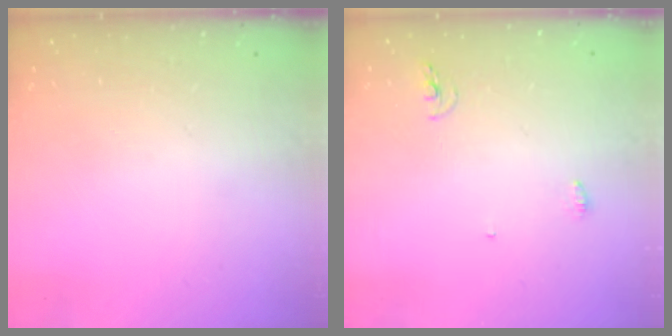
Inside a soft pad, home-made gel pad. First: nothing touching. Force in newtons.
{"total": 4.5, "press": 4.2, "slide": 1.5}